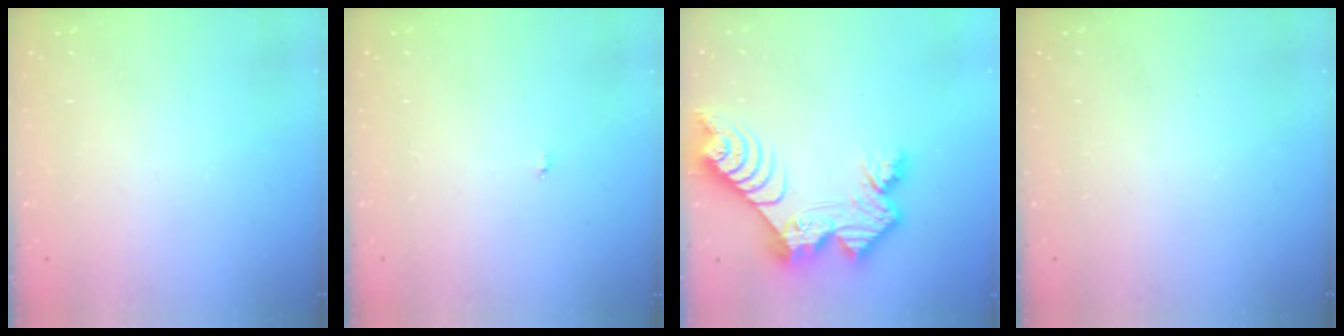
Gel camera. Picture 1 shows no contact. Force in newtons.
{"total": 2.9, "press": 2.9, "slide": 0.3}
{"total": 13.9, "press": 13.9, "slide": 1.0}
{"total": 1.7, "press": 1.7, "slide": 0.2}